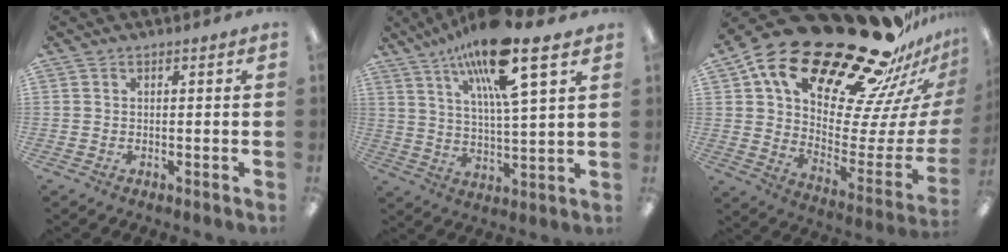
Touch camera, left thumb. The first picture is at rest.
{"total": 16.6, "force": [10.8, 3.4, 12.1], "torque": [-0.218, -0.046, 0.173]}
{"total": 30.8, "force": [23.1, 10.8, 17.4], "torque": [-0.248, -0.185, 0.407]}